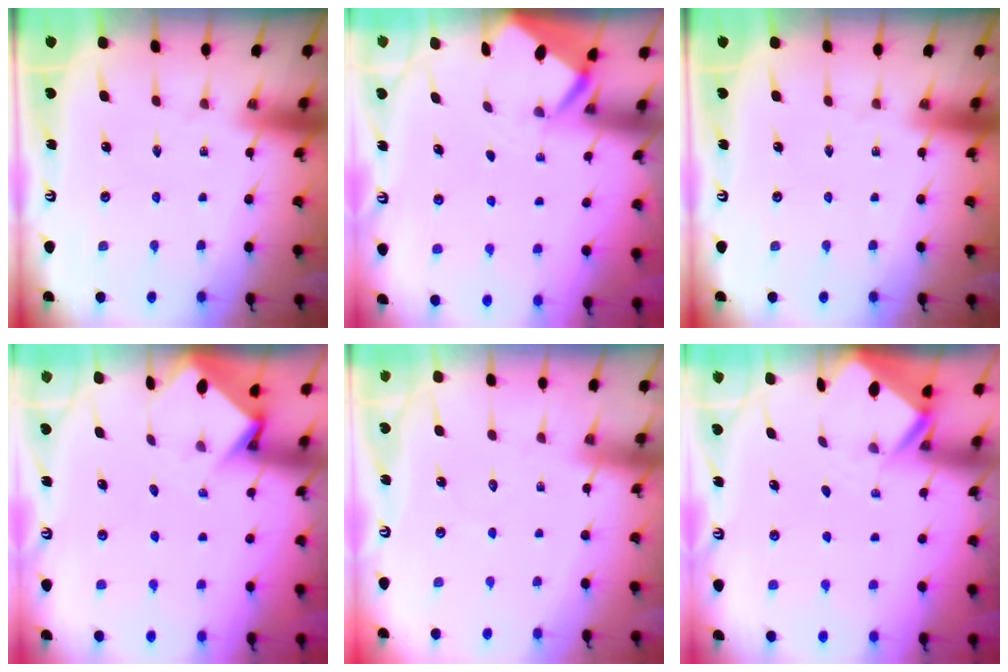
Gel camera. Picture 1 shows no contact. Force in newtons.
{"total": 2.4, "press": 2.4, "slide": 0.3}
{"total": 0.0}
{"total": 3.8, "press": 3.8, "slide": 0.3}
{"total": 3.8, "press": 3.8, "slide": 0.4}
{"total": 2.4, "press": 2.4, "slide": 0.1}